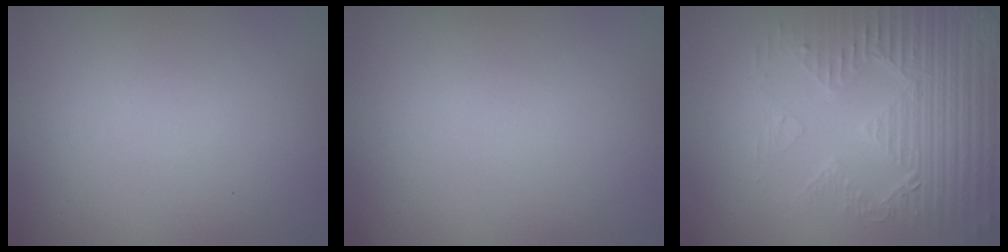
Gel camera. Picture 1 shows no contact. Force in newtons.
{"total": 0.0}
{"total": 4.6, "press": 4.4, "slide": 1.1}